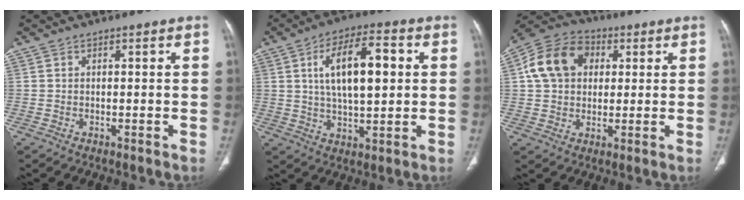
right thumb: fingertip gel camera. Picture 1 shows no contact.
{"total": 13.4, "force": [2.7, 5.8, 11.8], "torque": [-0.186, 0.003, 0.045]}
{"total": 12.9, "force": [3.0, 9.9, 7.8], "torque": [-0.128, 0.015, 0.042]}